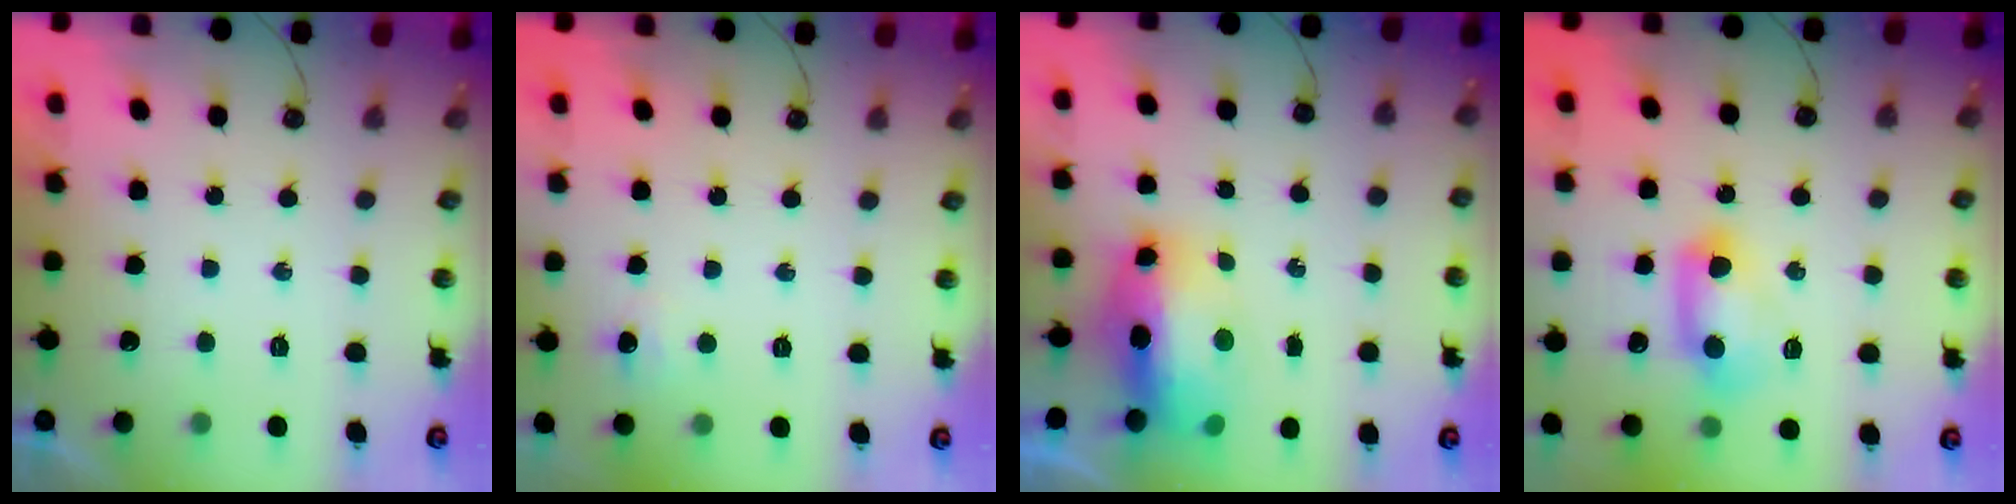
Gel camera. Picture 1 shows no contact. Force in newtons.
{"total": 4.4, "press": 4.3, "slide": 0.9}
{"total": 11.7, "press": 11.5, "slide": 1.9}
{"total": 16.3, "press": 11.7, "slide": 11.3}